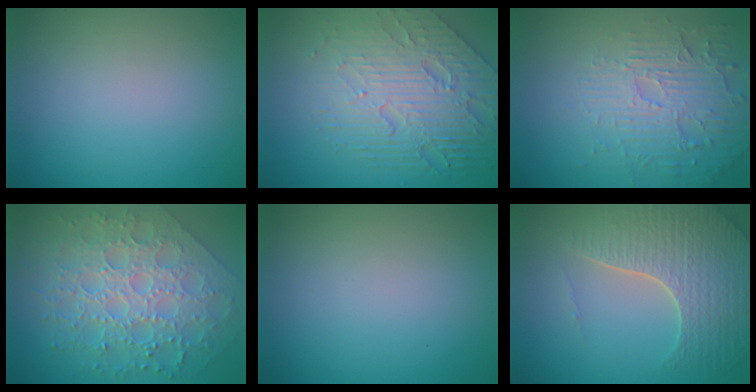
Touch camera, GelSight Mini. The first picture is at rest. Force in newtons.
{"total": 8.3, "press": 5.6, "slide": 6.1}
{"total": 5.5, "press": 3.5, "slide": 4.2}
{"total": 8.3, "press": 6.1, "slide": 5.6}
{"total": 0.0}
{"total": 6.2, "press": 4.9, "slide": 3.9}